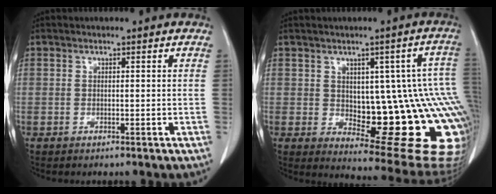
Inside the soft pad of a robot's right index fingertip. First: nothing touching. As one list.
[{"total": 19.8, "force": [-2.0, 7.3, 18.3], "torque": [-0.135, 0.021, -0.001]}]